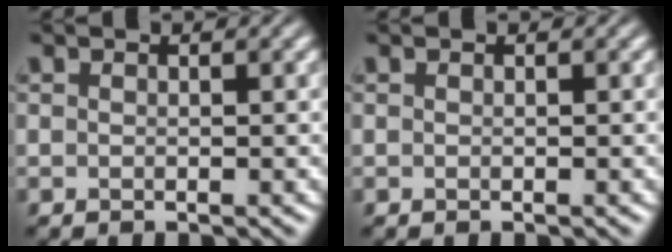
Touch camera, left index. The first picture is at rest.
{"total": 0.0}